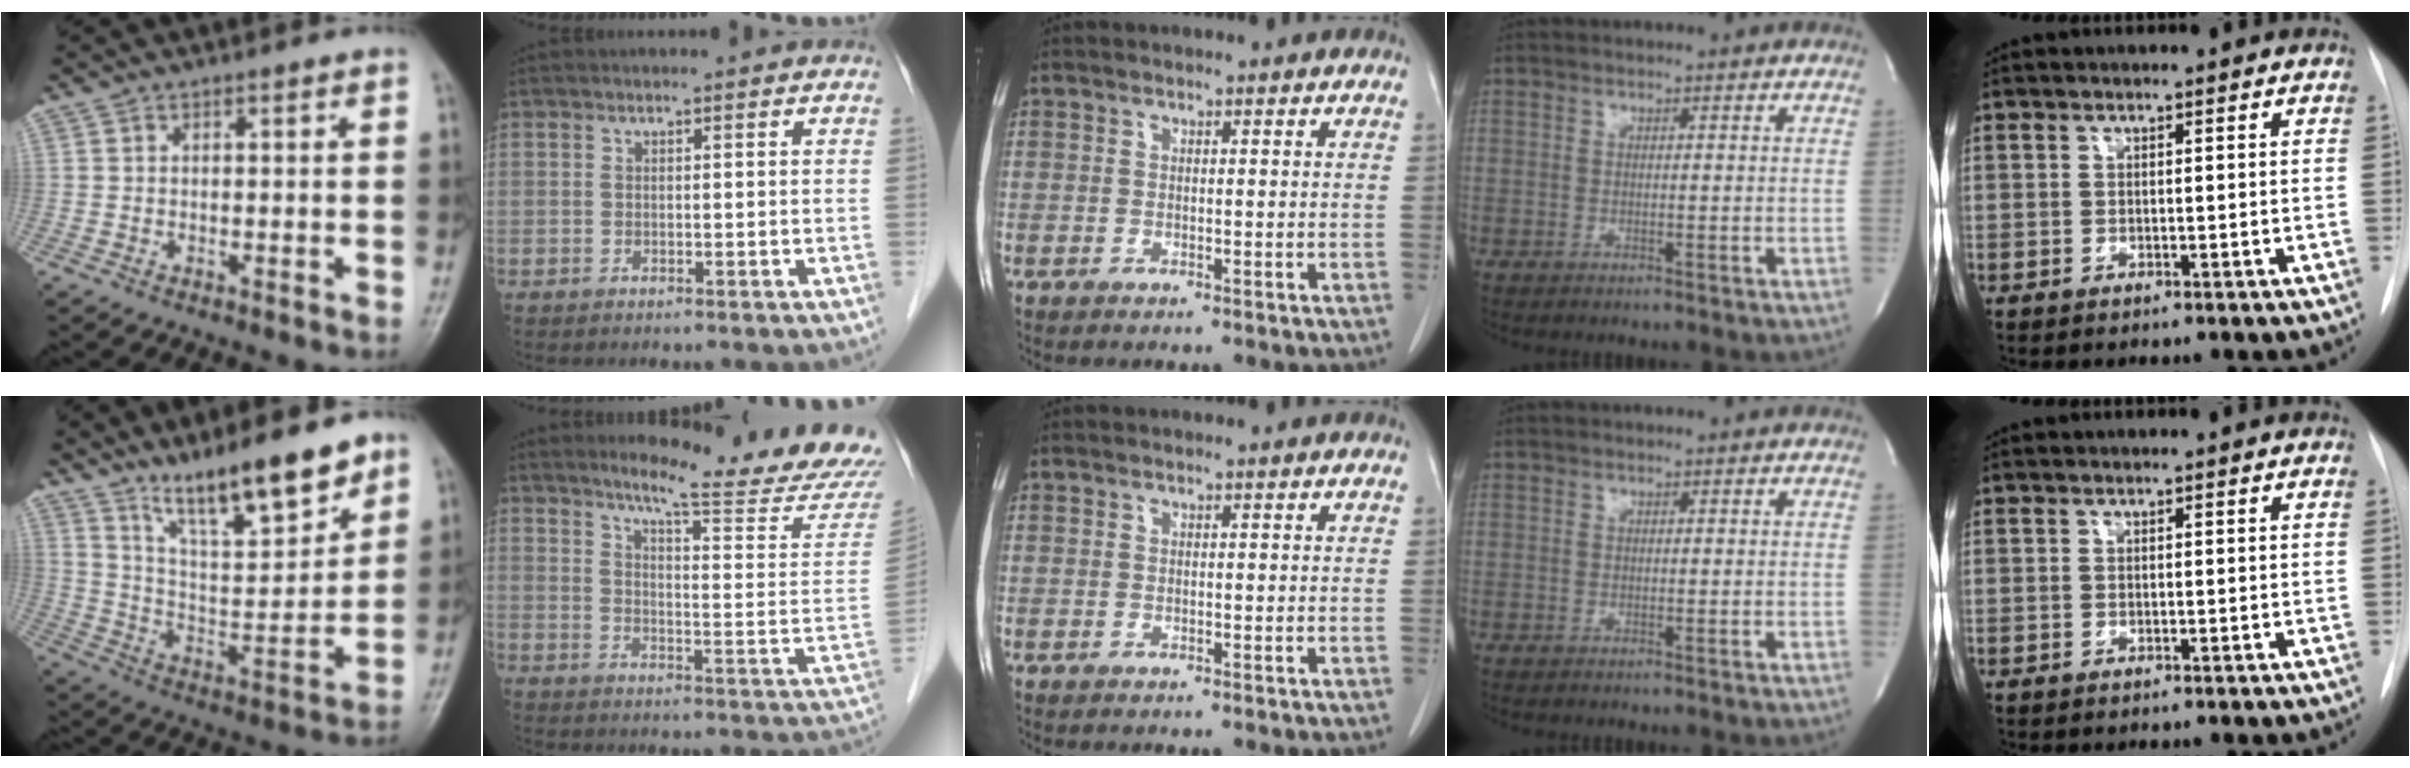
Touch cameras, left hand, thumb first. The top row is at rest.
{"thumb": {"total": 15.6, "force": [11.6, 3.5, 9.9], "torque": [-0.137, -0.075, 0.207]}, "index": {"total": 18.1, "force": [16.5, -0.8, 7.3], "torque": [-0.103, -0.095, 0.201]}}